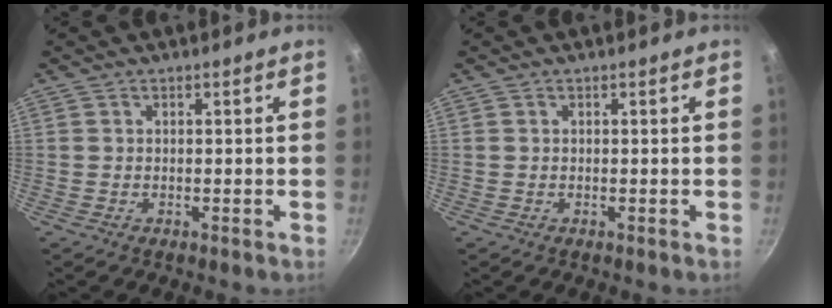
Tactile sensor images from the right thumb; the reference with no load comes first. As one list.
[{"total": 0.0}]